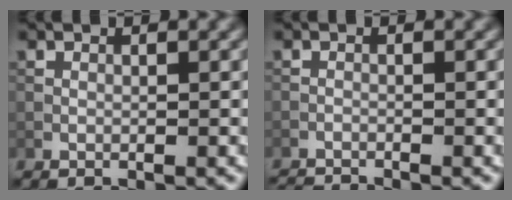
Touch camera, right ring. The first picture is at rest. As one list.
[{"total": 2.4, "force": [-2.4, 0.0, 0.5], "torque": [-0.018, -0.010, -0.048]}]